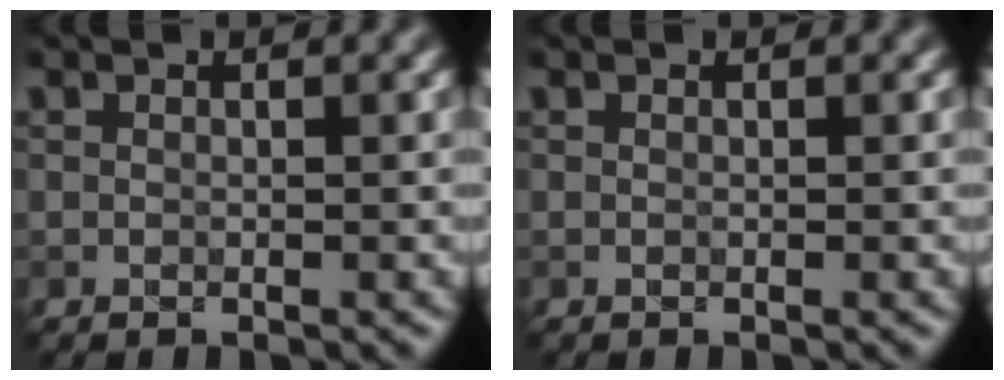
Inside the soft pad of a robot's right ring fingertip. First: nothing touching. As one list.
[{"total": 0.0}]